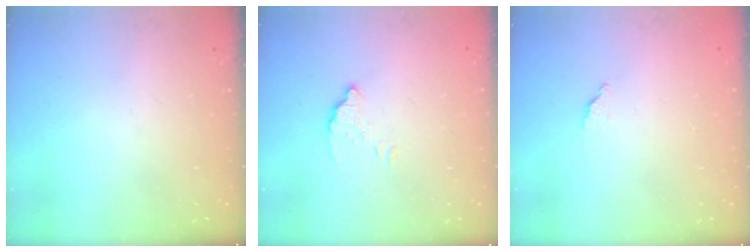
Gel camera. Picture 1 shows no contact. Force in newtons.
{"total": 2.6, "press": 2.6, "slide": 0.0}
{"total": 1.7, "press": 1.7, "slide": 0.1}